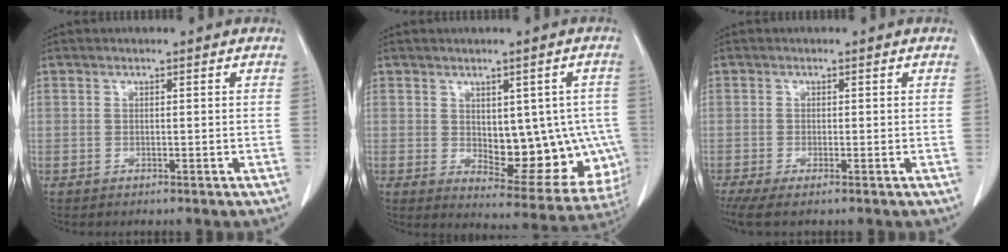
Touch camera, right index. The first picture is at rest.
{"total": 14.9, "force": [-1.5, 7.2, 12.9], "torque": [-0.135, 0.007, 0.003]}
{"total": 3.6, "force": [-2.1, 0.8, 2.8], "torque": [-0.056, -0.009, -0.039]}